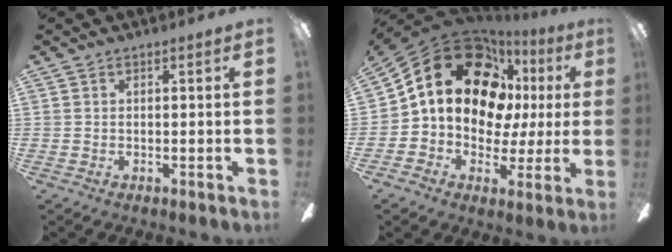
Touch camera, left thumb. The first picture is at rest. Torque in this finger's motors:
{"motor_torque": [1.64, 3.37, 1.48, -1.29, 0.26]}